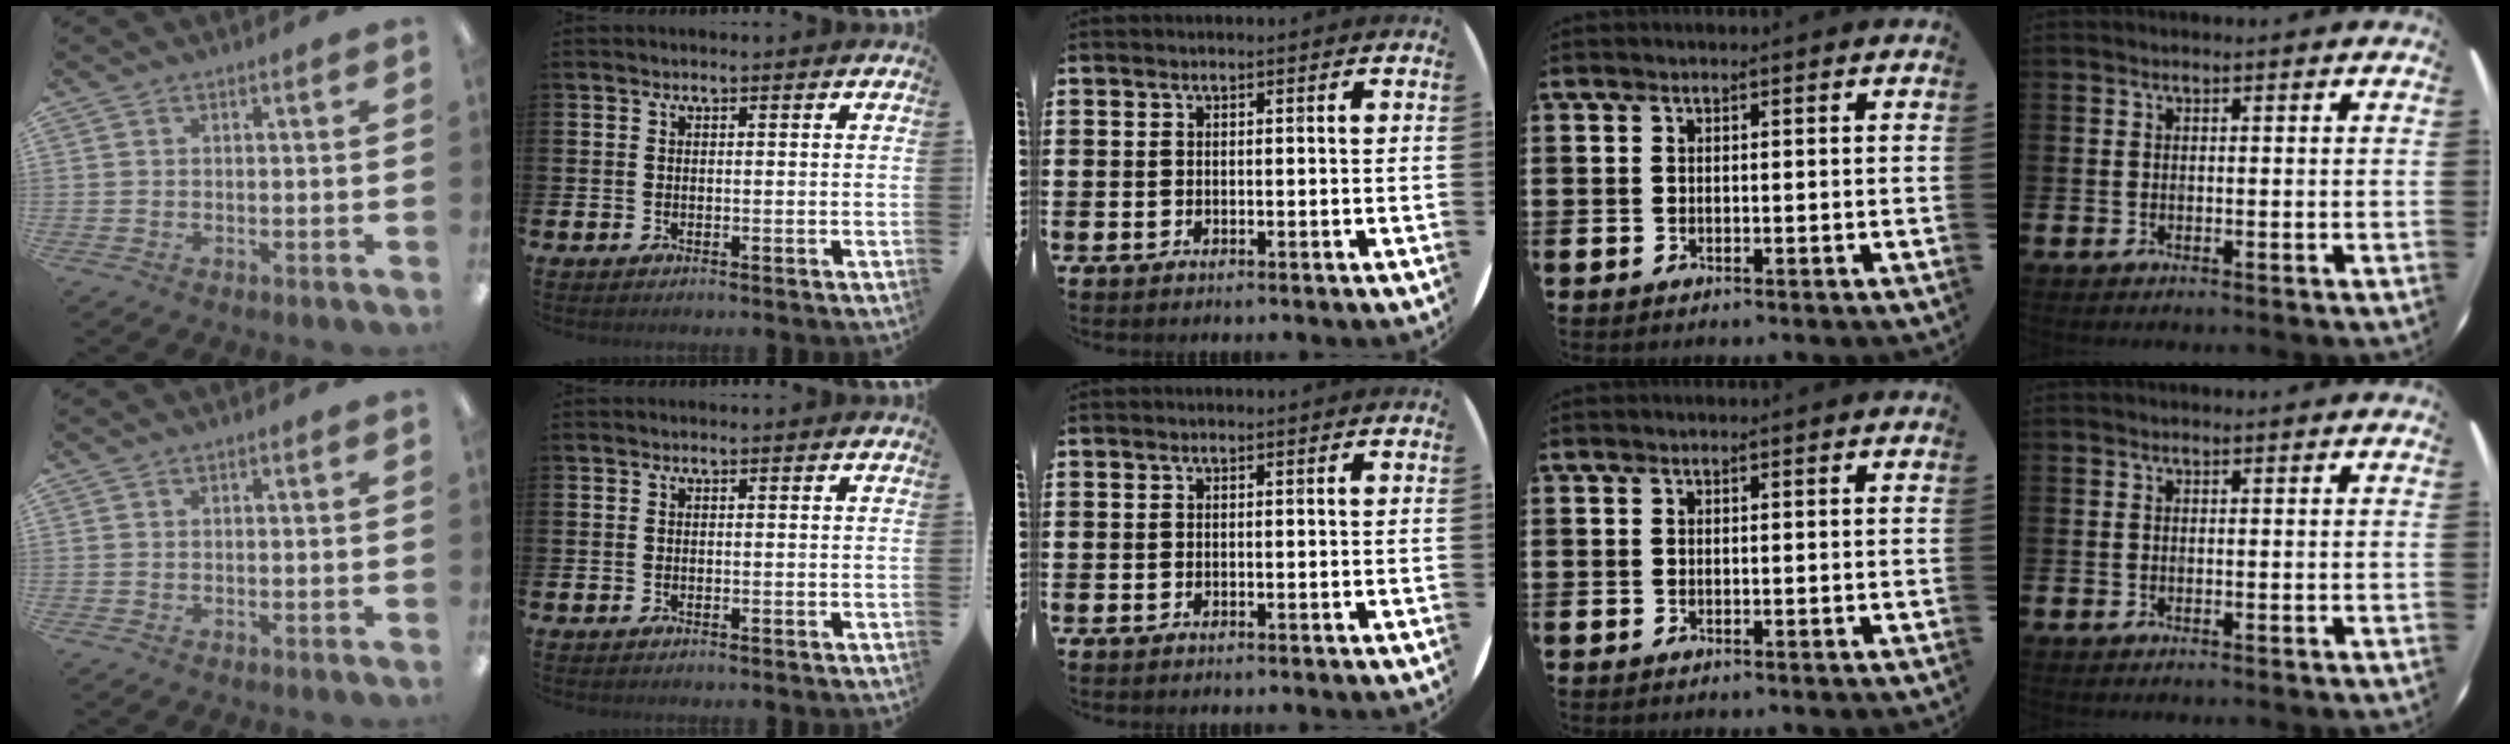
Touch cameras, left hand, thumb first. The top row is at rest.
{}